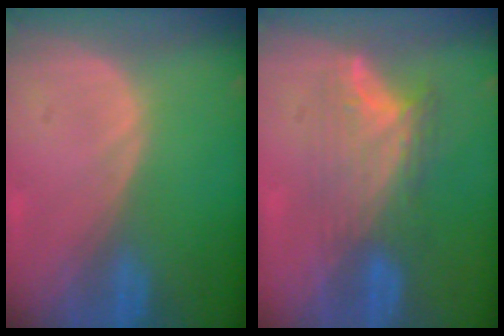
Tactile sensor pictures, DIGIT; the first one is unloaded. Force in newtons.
{"total": 7.9, "press": 6.8, "slide": 4.1}